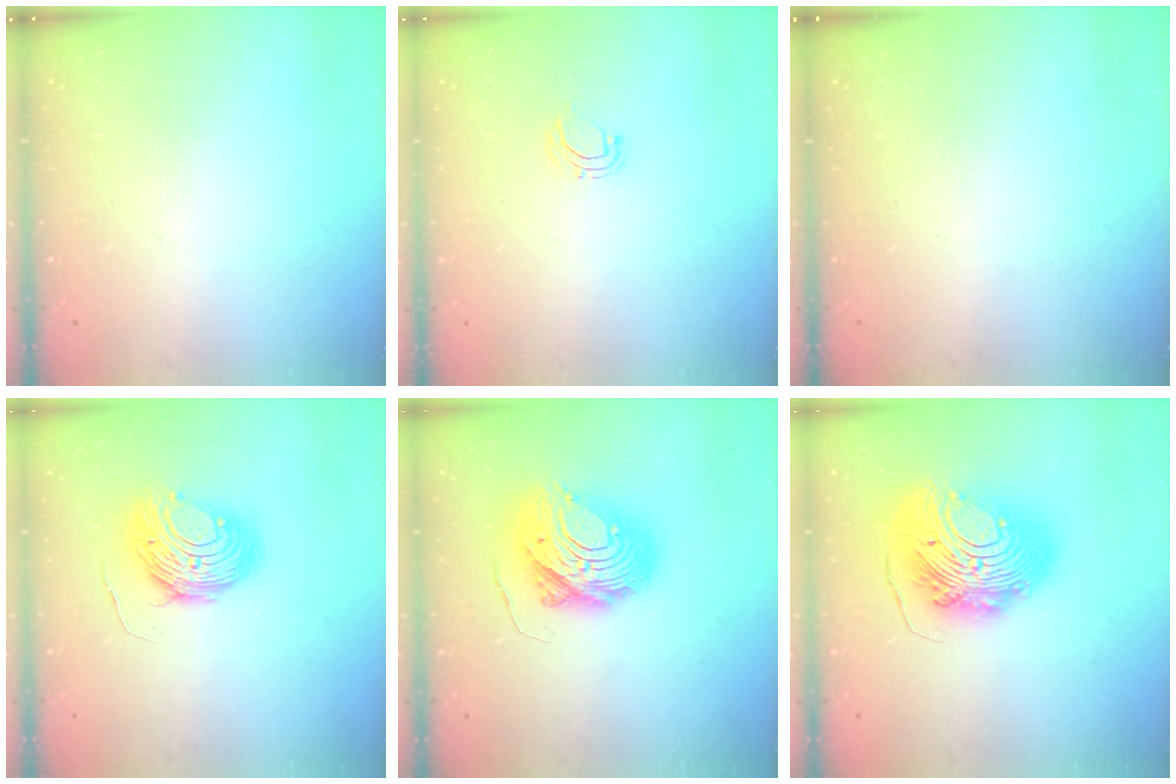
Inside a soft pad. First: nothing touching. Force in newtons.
{"total": 4.9, "press": 4.8, "slide": 0.5}
{"total": 0.0}
{"total": 10.9, "press": 10.8, "slide": 1.1}
{"total": 14.3, "press": 14.3, "slide": 1.4}
{"total": 20.9, "press": 20.8, "slide": 2.0}